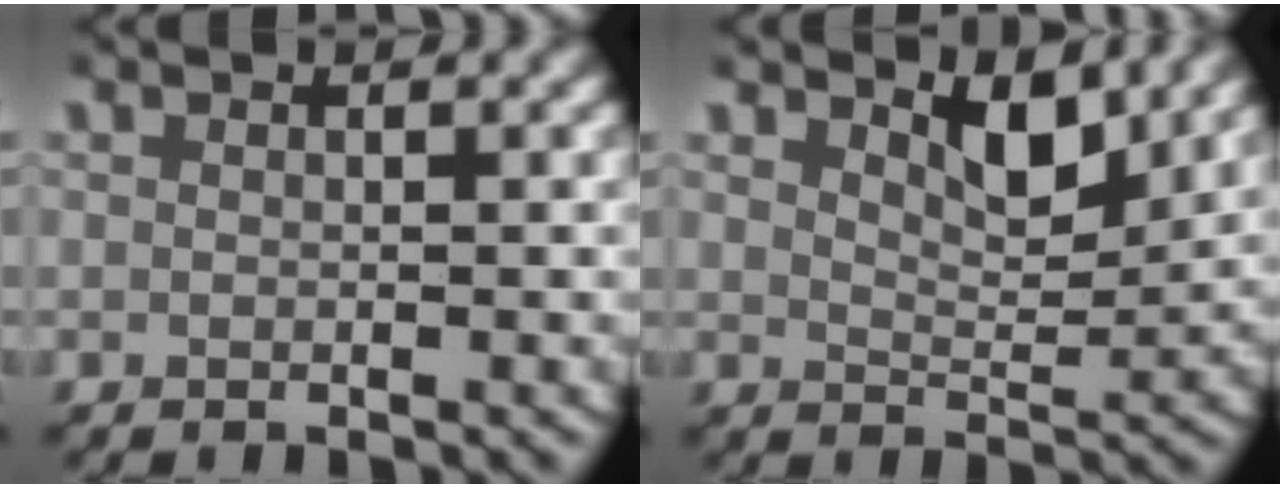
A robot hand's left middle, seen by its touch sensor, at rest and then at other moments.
{"total": 4.0, "force": [3.2, 1.2, 2.0], "torque": [-0.035, -0.014, 0.056]}